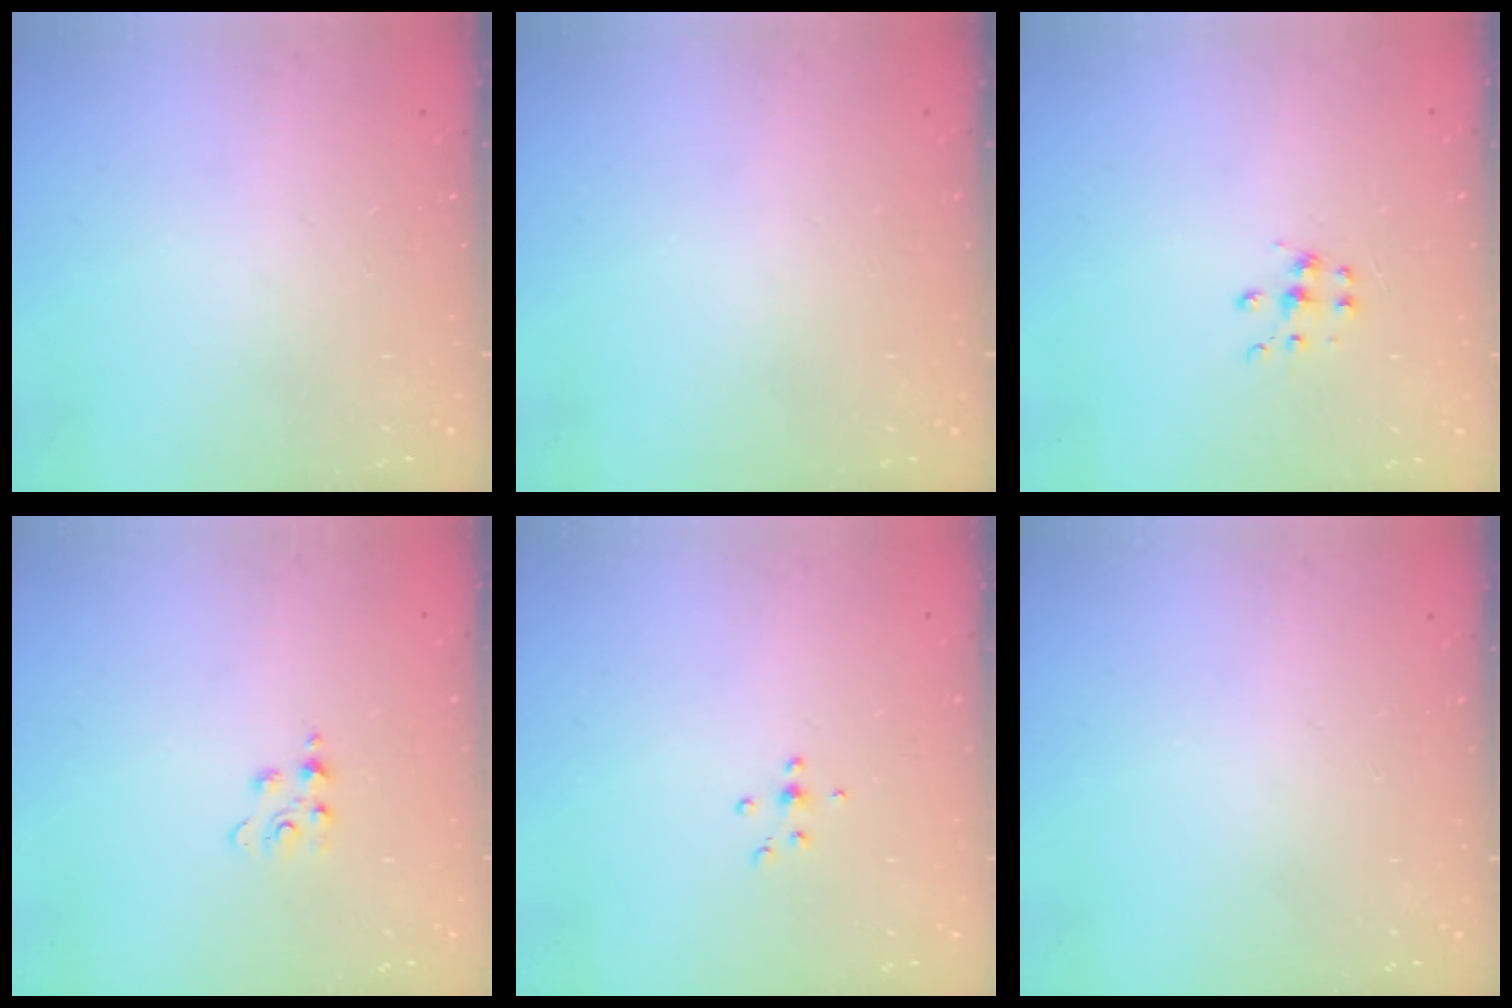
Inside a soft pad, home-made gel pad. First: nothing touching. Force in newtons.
{"total": 0.0}
{"total": 6.3, "press": 6.3, "slide": 0.4}
{"total": 2.8, "press": 2.8, "slide": 0.4}
{"total": 4.6, "press": 4.4, "slide": 1.2}
{"total": 0.0}